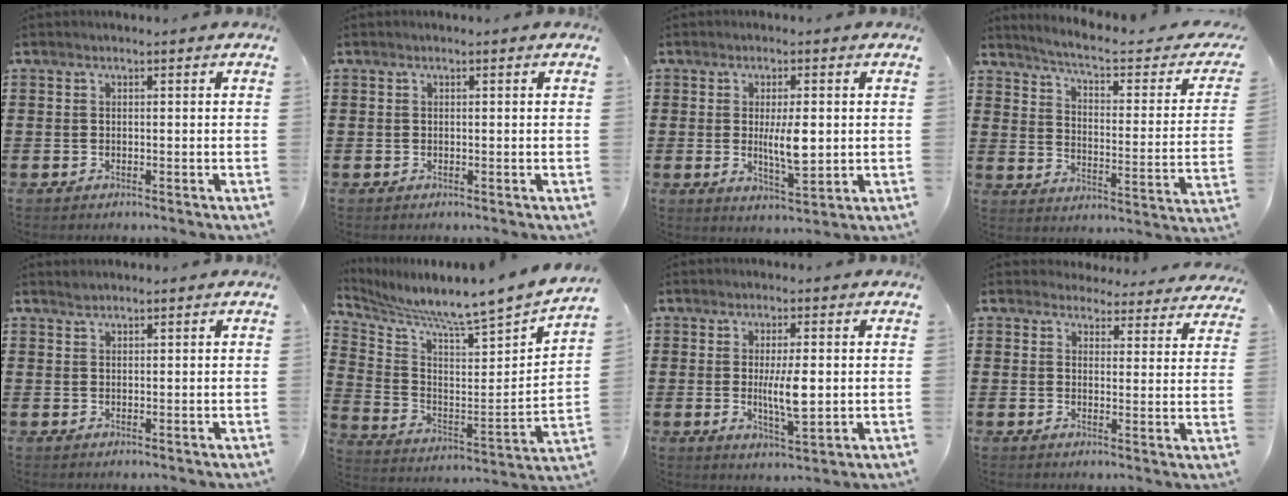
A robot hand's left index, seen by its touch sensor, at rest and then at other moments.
{"total": 0.0}
{"total": 6.2, "force": [0.4, 1.9, 5.9], "torque": [-0.092, -0.006, 0.004]}
{"total": 4.7, "force": [4.0, 0.0, 2.4], "torque": [-0.070, -0.032, 0.059]}
{"total": 0.9, "force": [0.9, 0.2, 0.1], "torque": [-0.005, 0.000, 0.019]}
{"total": 5.0, "force": [4.7, -1.1, 1.3], "torque": [-0.057, -0.067, 0.063]}
{"total": 6.4, "force": [0.2, 1.6, 6.2], "torque": [-0.118, -0.008, -0.003]}
{"total": 3.8, "force": [3.6, 1.2, 0.2], "torque": [-0.015, -0.019, 0.062]}